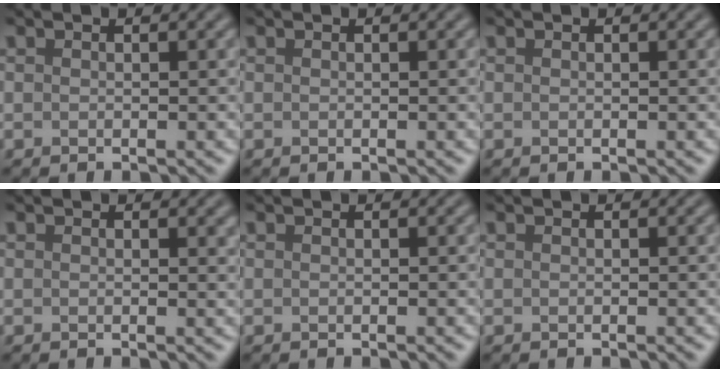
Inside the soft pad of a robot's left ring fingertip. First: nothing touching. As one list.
[{"total": 0.0}, {"total": 0.0}, {"total": 0.7, "force": [0.4, 0.2, 0.5], "torque": [-0.003, -0.002, 0.006]}, {"total": 0.0}, {"total": 0.0}]